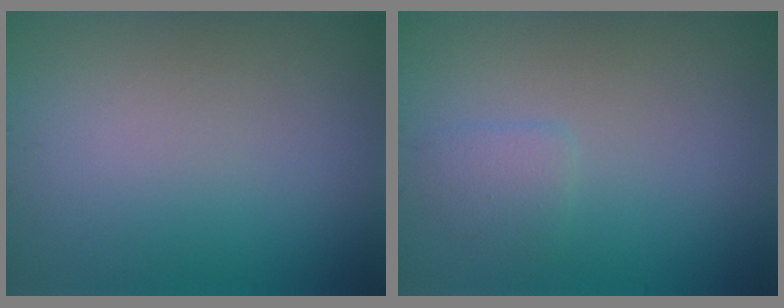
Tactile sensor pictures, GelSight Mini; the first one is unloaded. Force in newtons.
{"total": 1.4, "press": 1.4, "slide": 0.1}